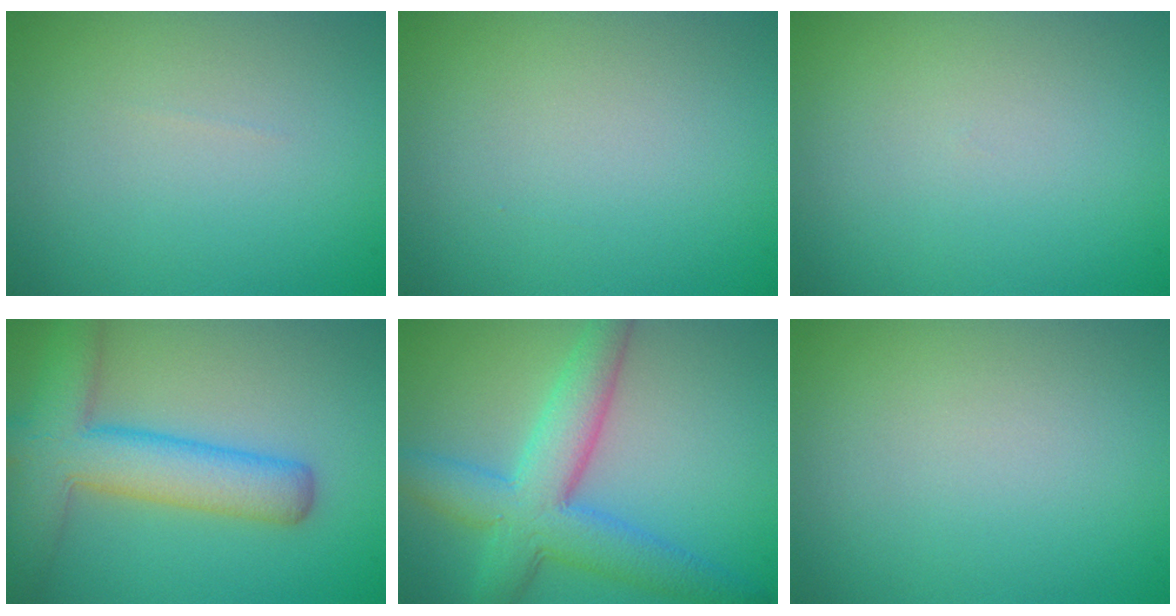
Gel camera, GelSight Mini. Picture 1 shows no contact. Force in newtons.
{"total": 0.0}
{"total": 0.0}
{"total": 7.6, "press": 7.6, "slide": 0.4}
{"total": 7.0, "press": 7.0, "slide": 0.2}
{"total": 0.0}